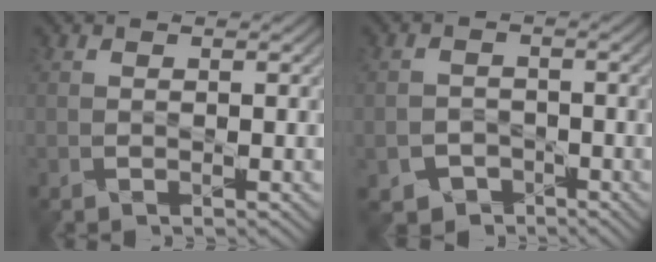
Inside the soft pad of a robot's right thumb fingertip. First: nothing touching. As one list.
[{"total": 3.7, "force": [-2.2, 2.8, 0.9], "torque": [-0.016, -0.003, -0.038]}]